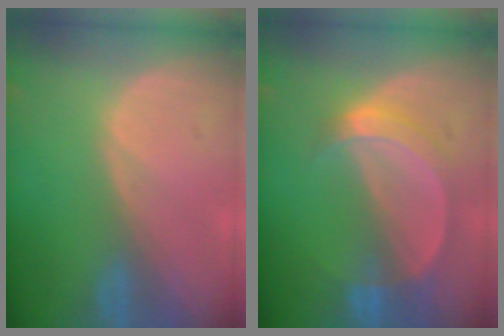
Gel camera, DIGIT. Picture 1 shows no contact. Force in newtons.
{"total": 5.9, "press": 5.4, "slide": 2.4}